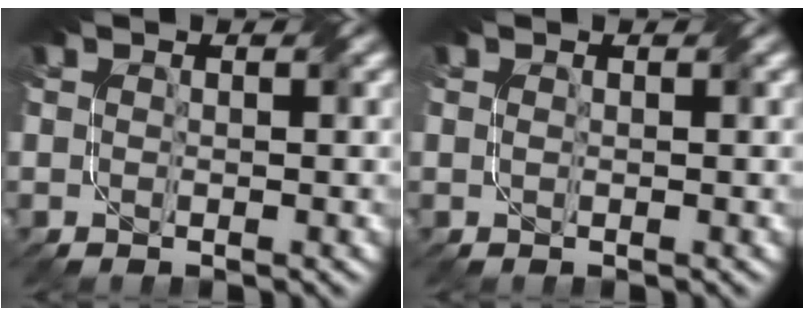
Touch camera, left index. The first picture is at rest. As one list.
[{"total": 0.0}]